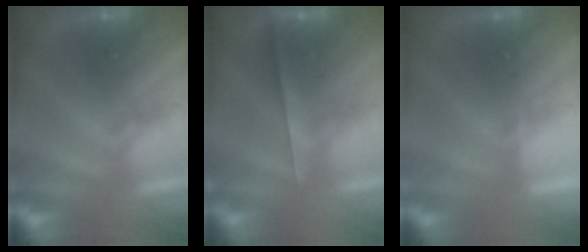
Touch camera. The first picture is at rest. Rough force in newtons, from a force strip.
{"total": 2.4}
{"total": 2.3}